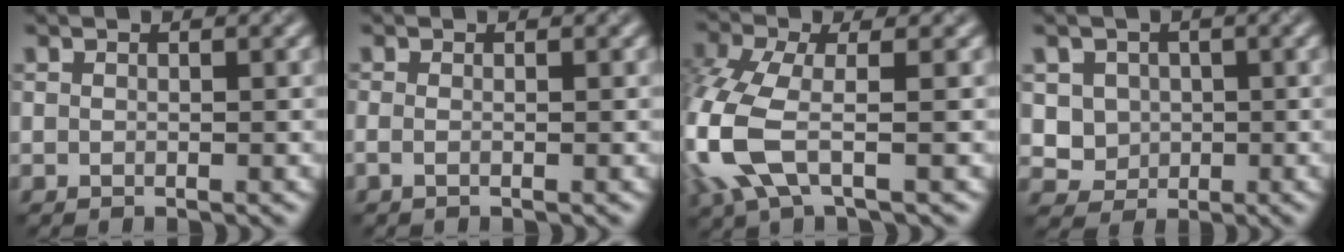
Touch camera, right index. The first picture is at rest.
{"total": 0.6, "force": [-0.3, 0.0, 0.5], "torque": [-0.016, -0.005, -0.008]}
{"total": 6.6, "force": [-2.3, 2.7, 5.6], "torque": [-0.168, -0.004, -0.057]}
{"total": 2.9, "force": [0.2, 2.7, 0.9], "torque": [-0.019, -0.008, 0.007]}